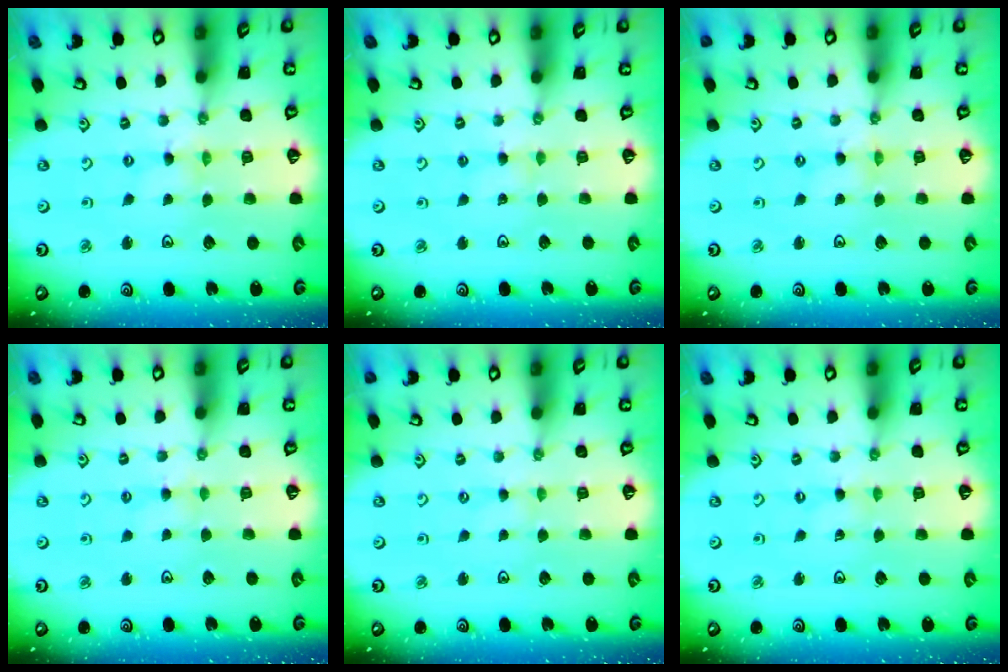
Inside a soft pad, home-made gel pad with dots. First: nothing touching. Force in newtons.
{"total": 2.5, "press": 2.5, "slide": 0.2}
{"total": 0.0}
{"total": 1.9, "press": 1.8, "slide": 0.4}
{"total": 0.0}
{"total": 0.0}